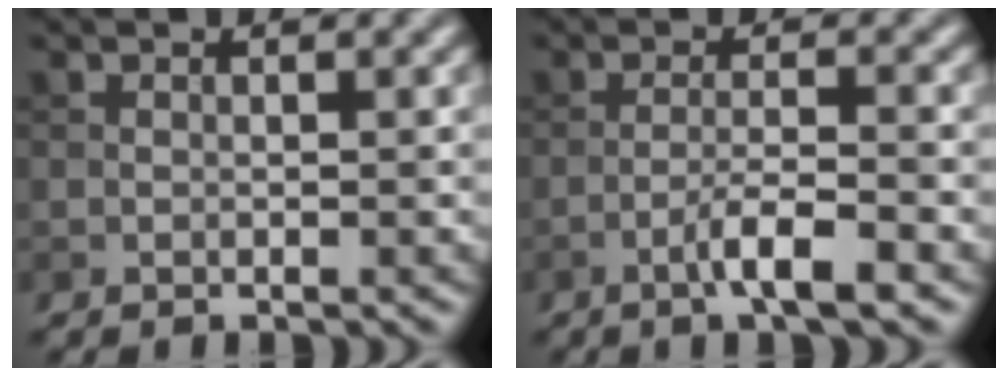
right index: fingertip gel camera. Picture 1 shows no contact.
{"total": 3.5, "force": [-1.8, 0.3, 2.9], "torque": [-0.052, 0.009, -0.040]}